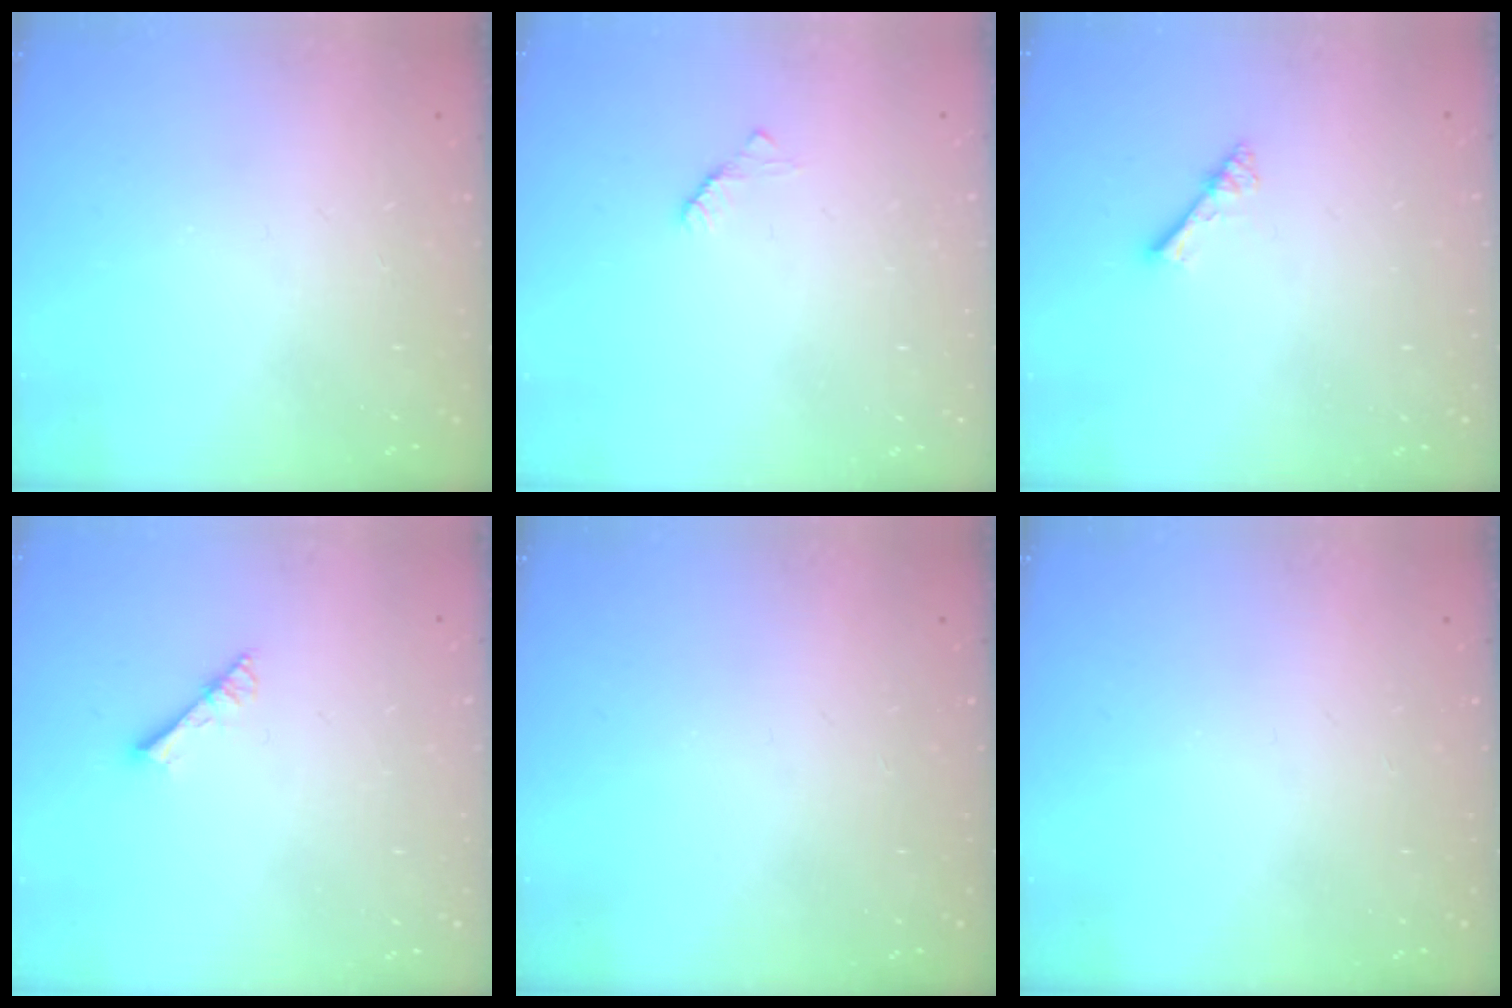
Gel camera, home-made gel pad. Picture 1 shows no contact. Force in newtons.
{"total": 2.2, "press": 2.2, "slide": 0.3}
{"total": 2.7, "press": 2.7, "slide": 0.2}
{"total": 2.9, "press": 2.9, "slide": 0.3}
{"total": 0.0}
{"total": 0.0}